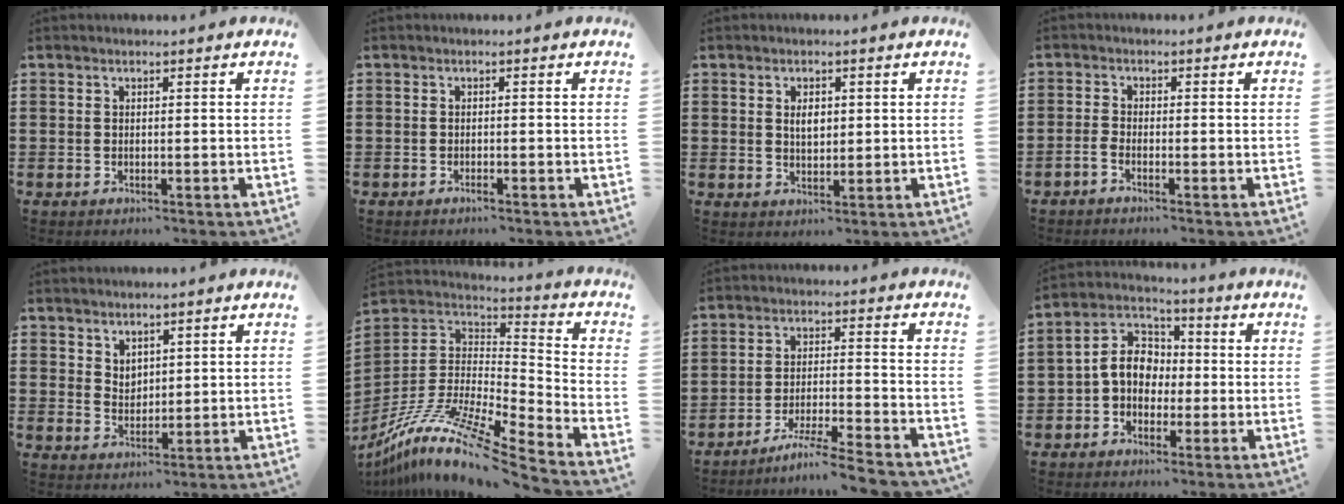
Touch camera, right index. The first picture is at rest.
{"total": 0.6, "force": [-0.5, 0.0, 0.3], "torque": [-0.008, -0.005, -0.009]}
{"total": 2.6, "force": [0.7, 1.4, 2.1], "torque": [-0.036, 0.001, 0.011]}
{"total": 1.2, "force": [-1.0, 0.2, 0.6], "torque": [-0.013, -0.001, -0.018]}
{"total": 2.9, "force": [2.4, 1.6, 0.3], "torque": [-0.011, 0.003, 0.046]}
{"total": 12.4, "force": [-9.3, 1.2, 8.1], "torque": [-0.173, -0.005, -0.183]}
{"total": 6.3, "force": [-5.7, -0.7, 2.7], "torque": [-0.058, -0.015, -0.112]}
{"total": 7.4, "force": [-0.5, 5.9, 4.5], "torque": [-0.111, 0.014, -0.014]}